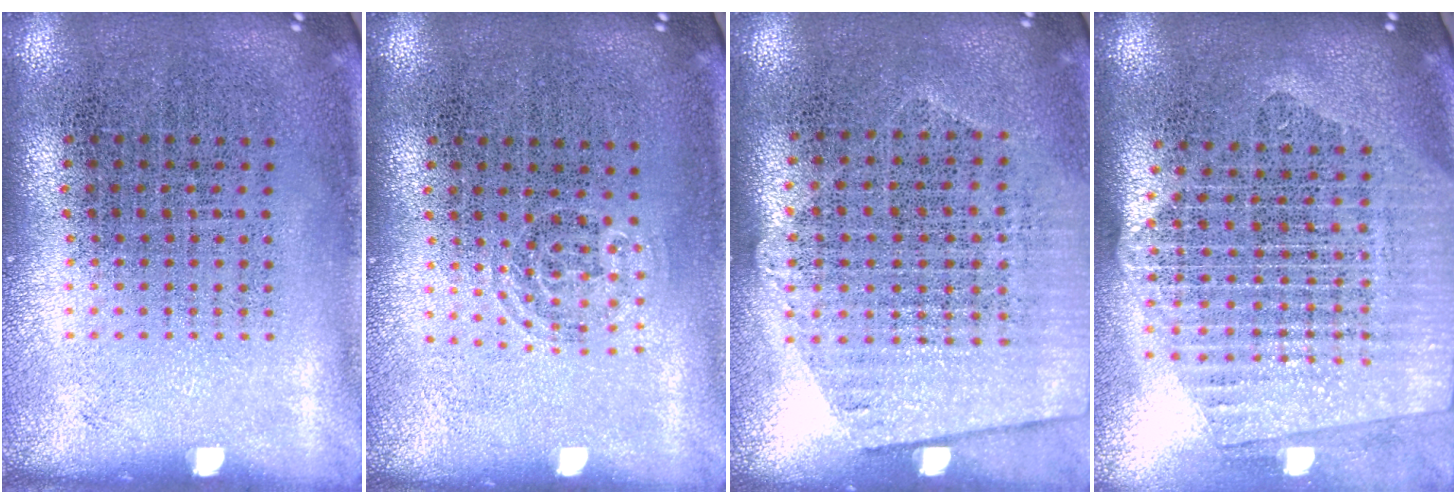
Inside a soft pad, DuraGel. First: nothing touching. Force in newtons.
{"total": 0.7, "press": 0.5, "slide": 0.5}
{"total": 1.3, "press": 1.1, "slide": 0.6}
{"total": 2.3, "press": 2.1, "slide": 1.1}